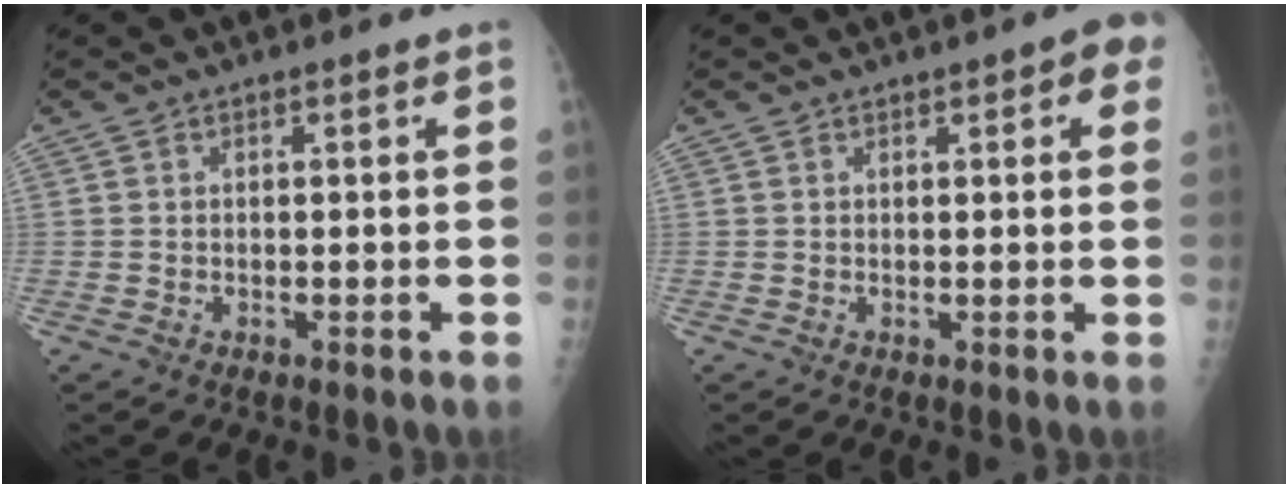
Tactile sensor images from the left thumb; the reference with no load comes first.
{"total": 5.2, "force": [2.6, 1.9, 4.1], "torque": [-0.027, -0.001, 0.022]}